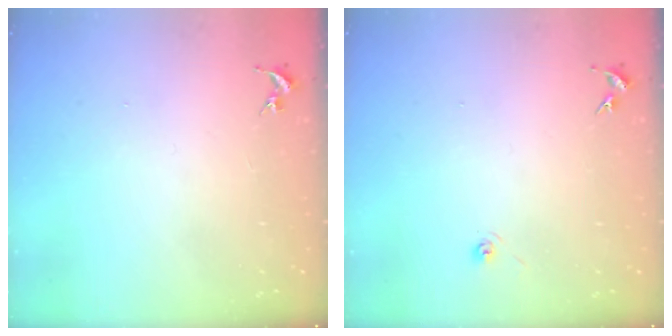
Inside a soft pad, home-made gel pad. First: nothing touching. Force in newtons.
{"total": 3.2, "press": 2.7, "slide": 1.7}